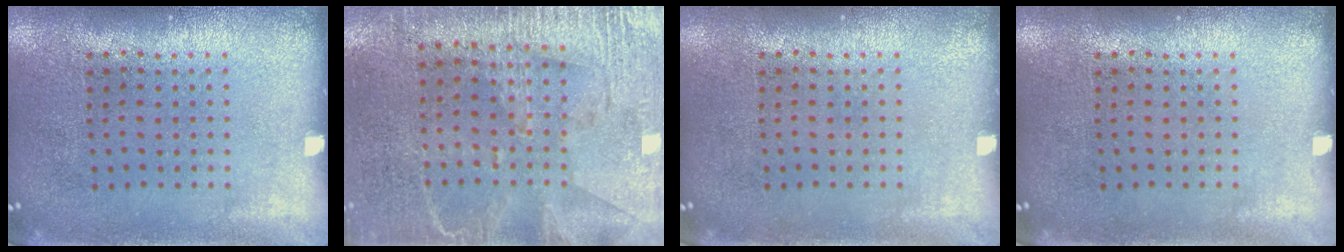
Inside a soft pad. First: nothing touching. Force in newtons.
{"total": 3.0, "press": 2.7, "slide": 1.3}
{"total": 0.0}
{"total": 0.0}